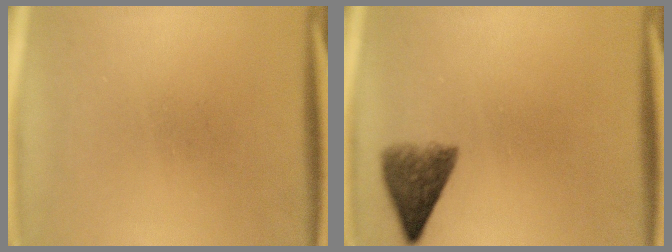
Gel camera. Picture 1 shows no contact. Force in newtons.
{"total": 5.5}